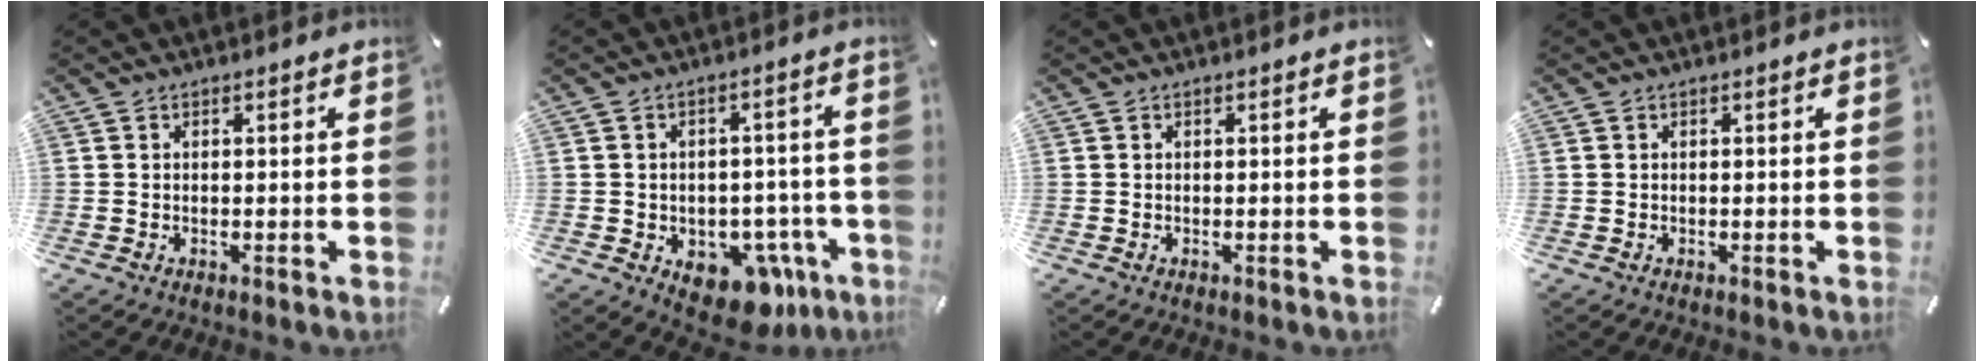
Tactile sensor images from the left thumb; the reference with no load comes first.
{"total": 11.6, "force": [-5.2, 7.5, 7.2], "torque": [-0.071, 0.026, -0.074]}
{"total": 0.0}
{"total": 0.0}